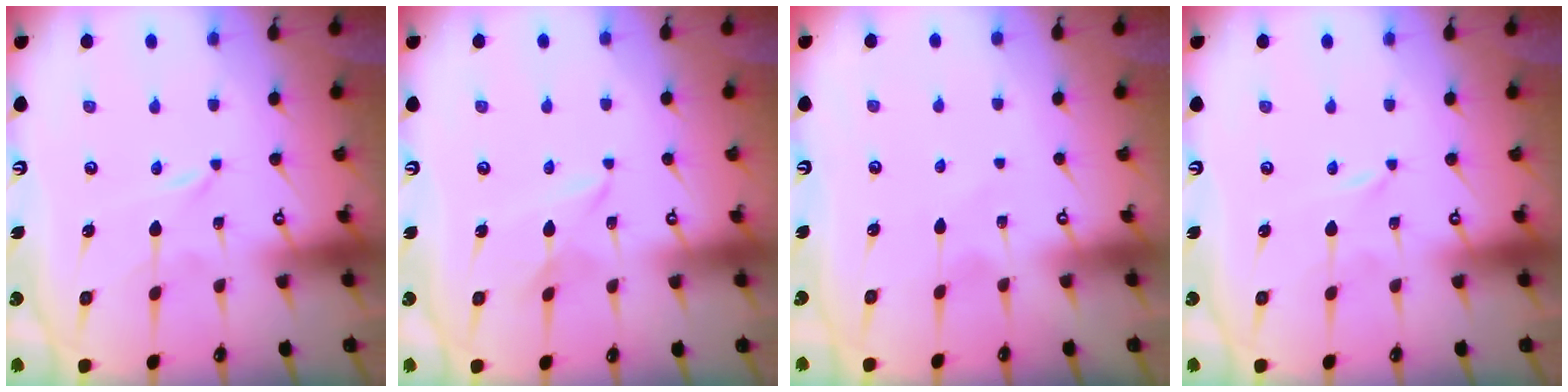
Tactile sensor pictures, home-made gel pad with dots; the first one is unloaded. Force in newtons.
{"total": 3.2, "press": 3.2, "slide": 0.4}
{"total": 1.4, "press": 1.4, "slide": 0.2}
{"total": 0.0}